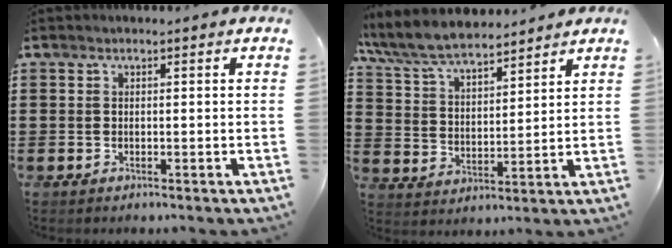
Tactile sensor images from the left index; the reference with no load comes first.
{"total": 7.7, "force": [7.1, 1.3, 2.7], "torque": [-0.081, -0.029, 0.128]}